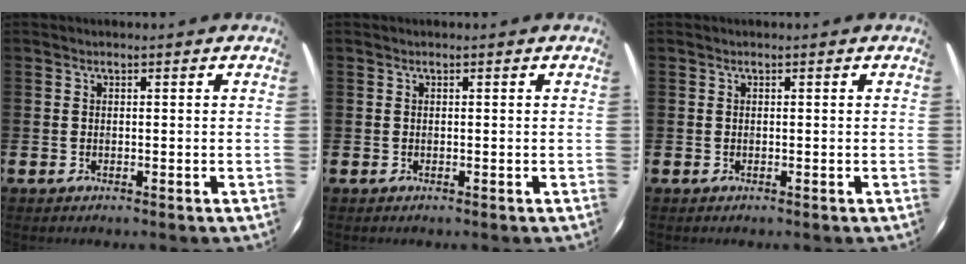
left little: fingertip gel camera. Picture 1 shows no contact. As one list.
[{"total": 0.0}, {"total": 0.0}]